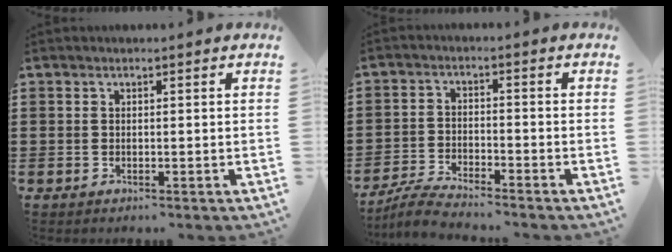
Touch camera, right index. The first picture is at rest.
{"total": 4.2, "force": [-4.1, 0.1, 1.1], "torque": [-0.026, 0.001, -0.082]}